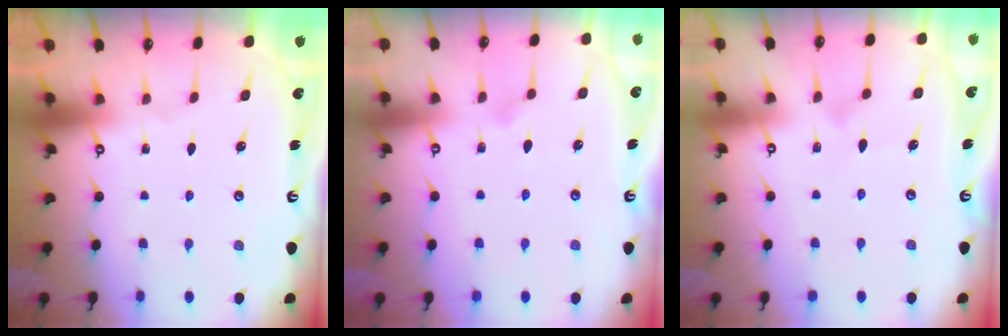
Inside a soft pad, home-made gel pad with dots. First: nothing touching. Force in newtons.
{"total": 7.5, "press": 7.4, "slide": 1.1}
{"total": 7.5, "press": 7.5, "slide": 0.2}